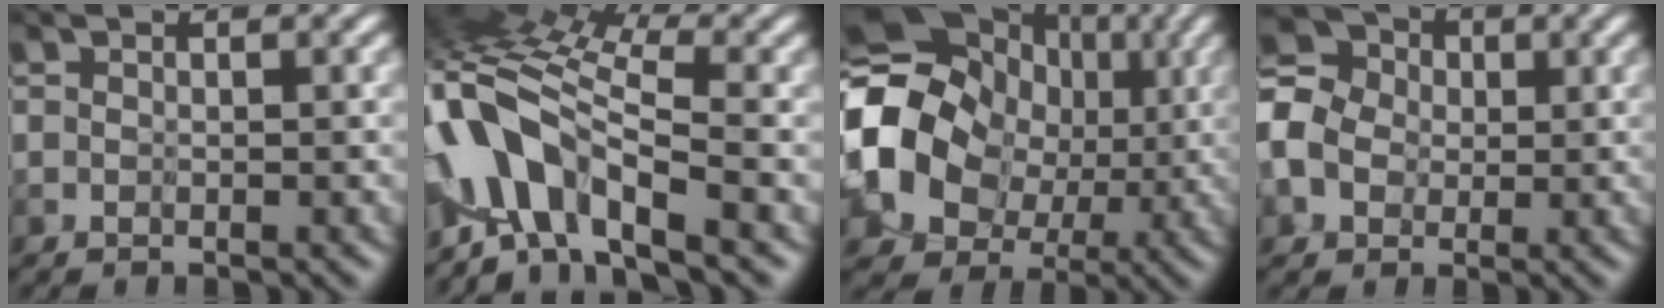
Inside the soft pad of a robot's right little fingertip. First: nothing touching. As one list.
[{"total": 7.5, "force": [-3.9, 1.8, 6.1], "torque": [-0.120, 0.014, -0.083]}, {"total": 11.1, "force": [0.5, 9.0, 6.4], "torque": [-0.153, -0.011, 0.007]}, {"total": 4.9, "force": [-0.8, 4.4, 2.2], "torque": [-0.089, -0.002, -0.030]}]